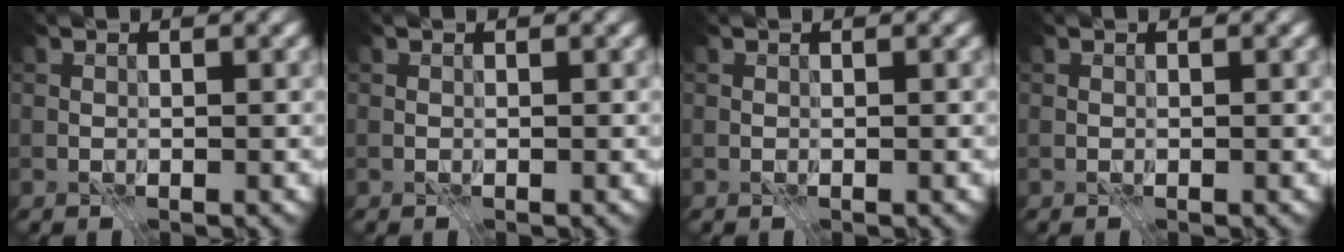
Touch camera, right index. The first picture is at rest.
{"total": 0.0}
{"total": 0.0}
{"total": 0.0}